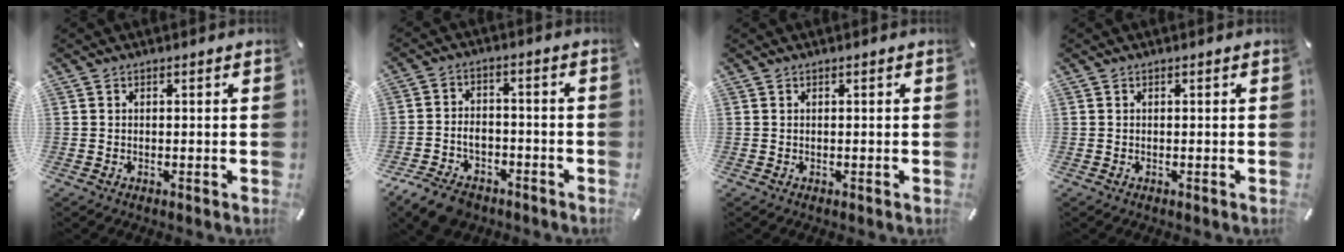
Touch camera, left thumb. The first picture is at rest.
{"total": 7.3, "force": [-4.5, 4.9, 2.8], "torque": [-0.053, 0.033, -0.081]}
{"total": 0.0}
{"total": 0.0}